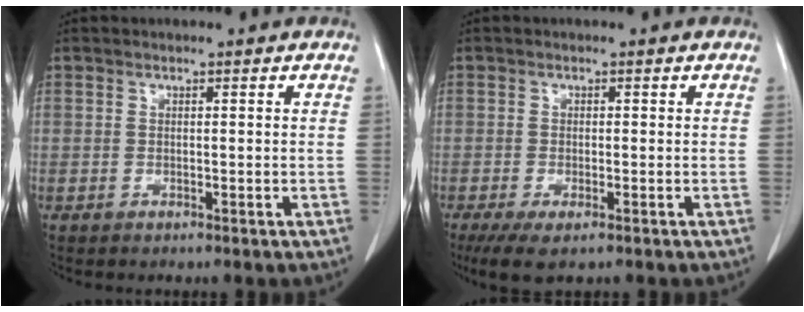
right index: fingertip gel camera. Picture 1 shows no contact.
{"total": 4.7, "force": [-2.9, 1.4, 3.4], "torque": [-0.060, -0.012, -0.046]}